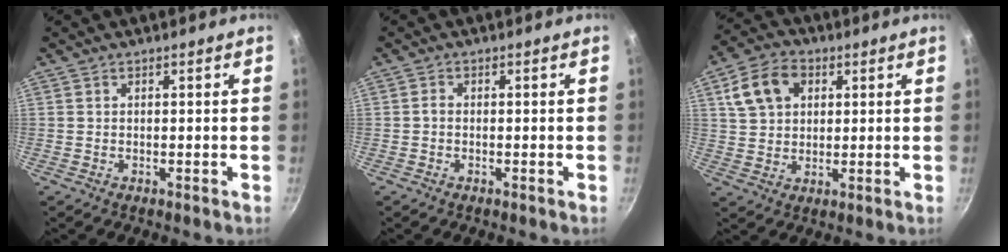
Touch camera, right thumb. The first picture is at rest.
{"total": 1.0, "force": [-0.3, 0.7, 0.6], "torque": [-0.009, 0.002, -0.008]}
{"total": 10.0, "force": [3.4, 7.3, 6.0], "torque": [-0.096, 0.006, 0.060]}